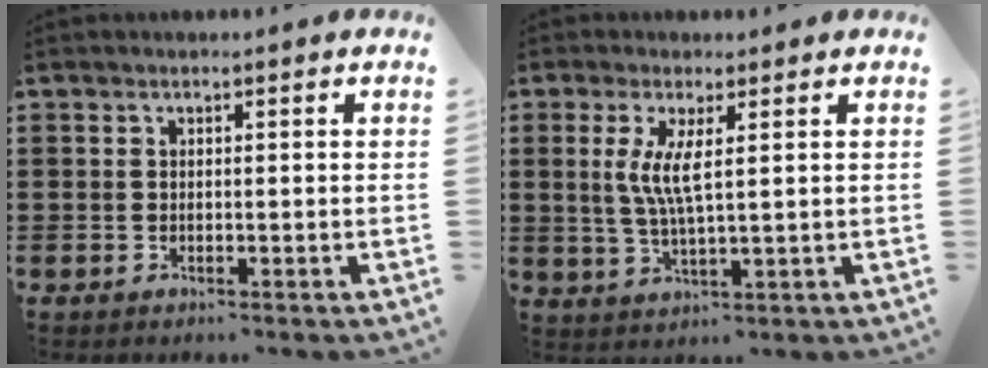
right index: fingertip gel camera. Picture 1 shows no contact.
{"total": 5.5, "force": [1.3, 1.0, 5.2], "torque": [-0.113, -0.006, 0.018]}